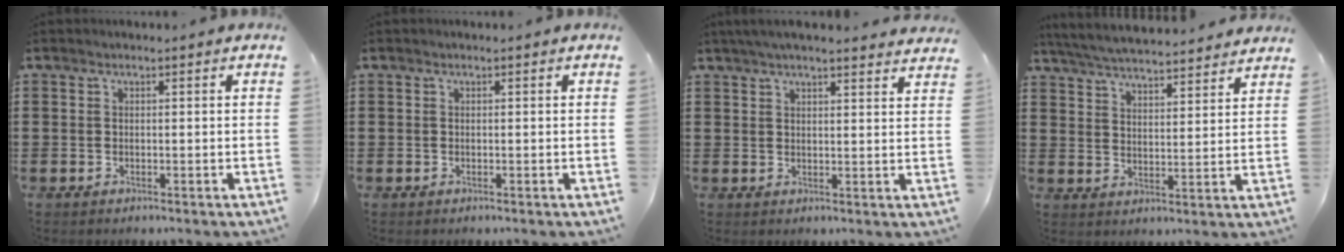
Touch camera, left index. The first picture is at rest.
{"total": 0.0}
{"total": 3.7, "force": [3.4, -0.1, 1.4], "torque": [-0.038, -0.006, 0.063]}
{"total": 5.3, "force": [5.2, -0.2, 1.0], "torque": [-0.044, -0.032, 0.089]}